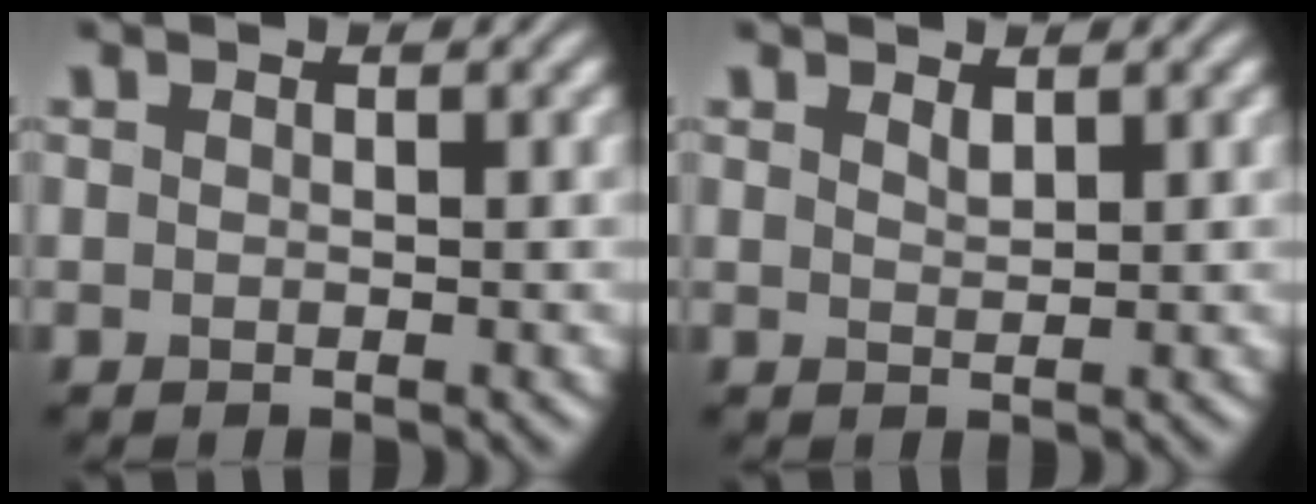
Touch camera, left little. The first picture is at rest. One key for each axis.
{"total": 0.9, "fx": 0.8, "fy": 0.2, "fz": 0.4, "tx": -0.009, "ty": -0.001, "tz": 0.016}